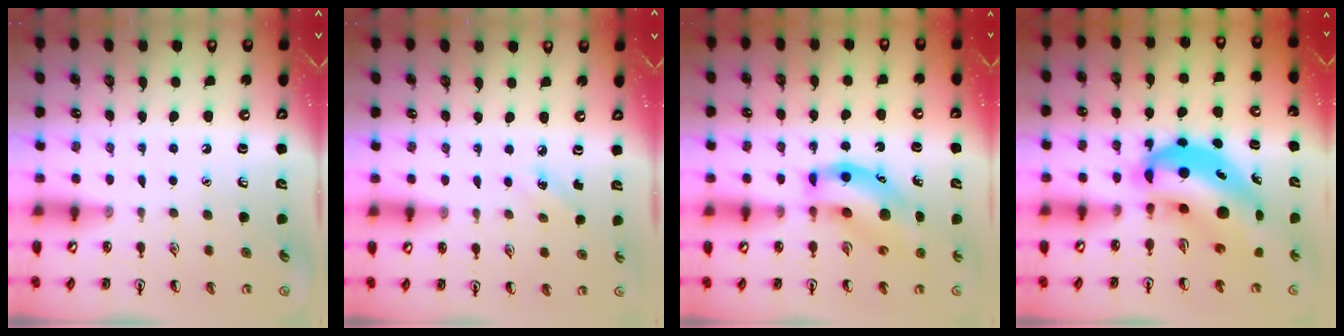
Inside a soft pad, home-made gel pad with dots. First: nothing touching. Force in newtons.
{"total": 2.5, "press": 2.3, "slide": 0.9}
{"total": 11.3, "press": 10.9, "slide": 3.1}
{"total": 12.5, "press": 12.0, "slide": 3.5}